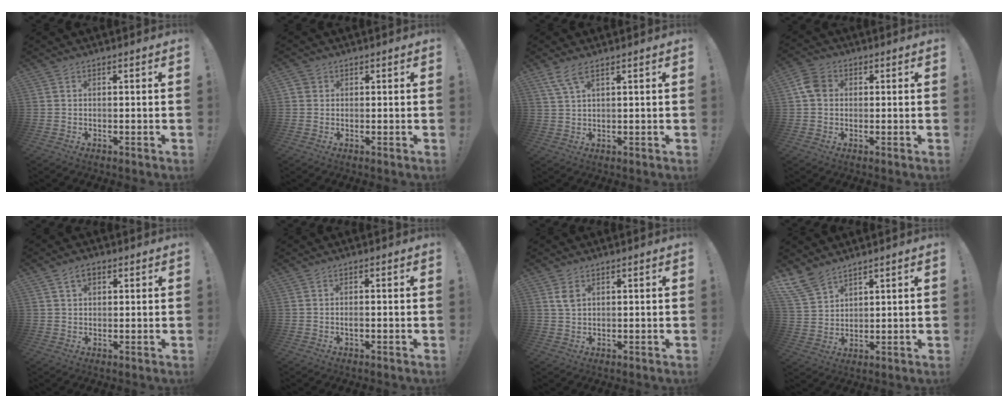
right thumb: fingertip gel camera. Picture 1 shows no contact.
{"total": 1.9, "force": [0.5, 1.8, 0.4], "torque": [-0.010, 0.003, 0.010]}
{"total": 5.0, "force": [3.2, 1.0, 3.7], "torque": [-0.083, -0.004, 0.060]}
{"total": 6.5, "force": [0.9, 5.3, 3.6], "torque": [-0.067, 0.014, 0.020]}
{"total": 3.9, "force": [1.8, 2.5, 2.4], "torque": [-0.035, 0.000, 0.031]}
{"total": 1.0, "force": [-0.5, 0.2, 0.9], "torque": [-0.015, 0.000, -0.009]}
{"total": 3.3, "force": [1.5, 1.9, 2.2], "torque": [-0.037, -0.002, 0.027]}
{"total": 8.7, "force": [7.0, 4.1, 3.0], "torque": [-0.071, -0.036, 0.141]}